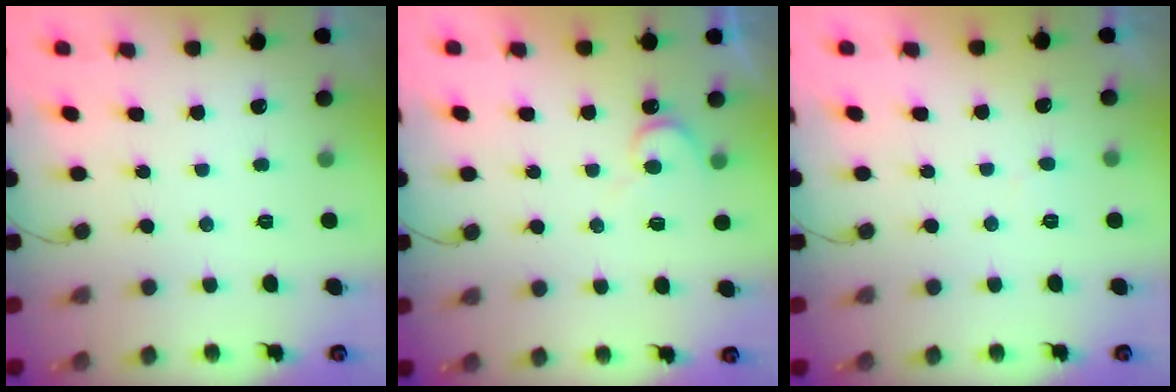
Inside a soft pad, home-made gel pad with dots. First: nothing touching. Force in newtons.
{"total": 5.8, "press": 5.8, "slide": 0.5}
{"total": 3.2, "press": 3.2, "slide": 0.3}